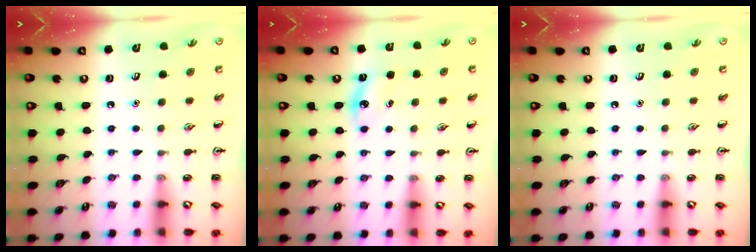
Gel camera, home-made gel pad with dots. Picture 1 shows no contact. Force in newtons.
{"total": 4.9, "press": 4.7, "slide": 1.6}
{"total": 0.0}